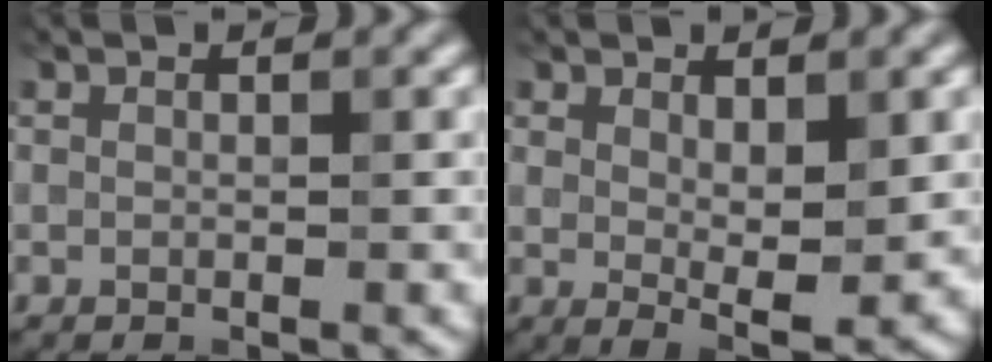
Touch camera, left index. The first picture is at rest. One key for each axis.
{"total": 3.9, "fx": 0.7, "fy": 1.4, "fz": 3.6, "tx": -0.058, "ty": -0.011, "tz": 0.019}